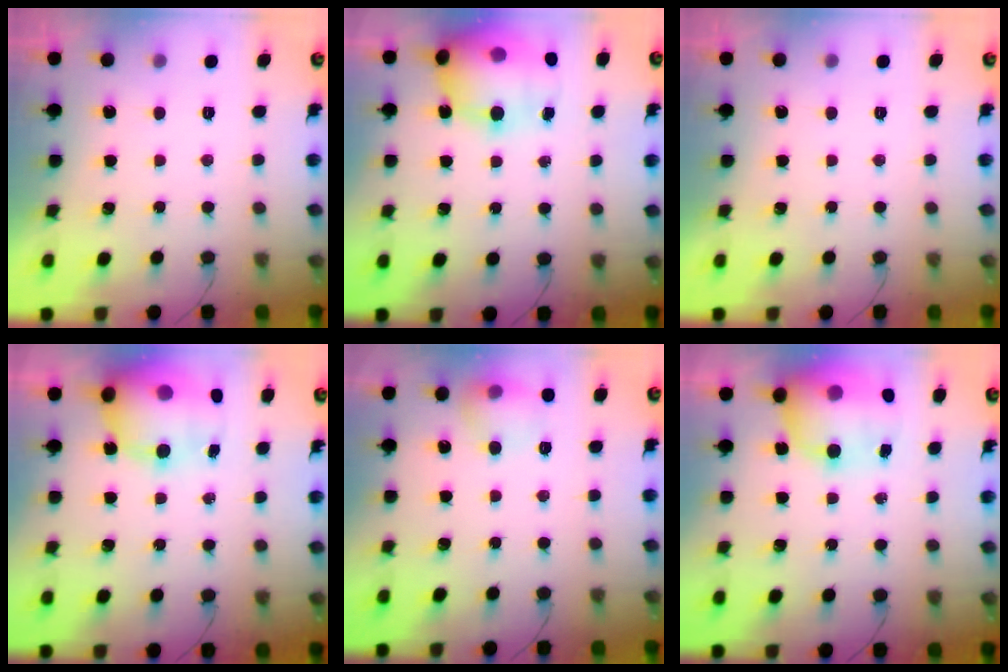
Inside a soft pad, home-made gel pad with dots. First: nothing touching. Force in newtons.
{"total": 19.5, "press": 19.1, "slide": 3.8}
{"total": 0.0}
{"total": 16.6, "press": 16.1, "slide": 4.0}
{"total": 10.1, "press": 10.0, "slide": 1.4}
{"total": 15.4, "press": 15.1, "slide": 3.4}